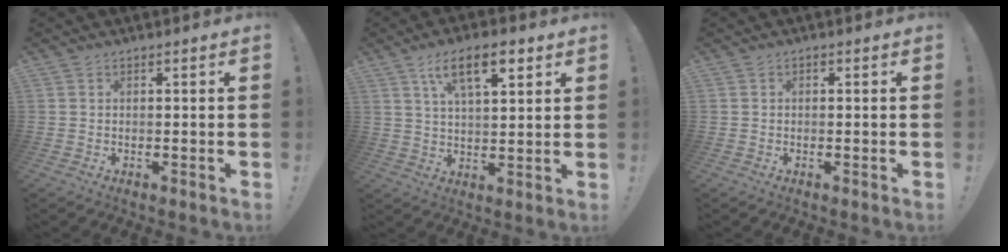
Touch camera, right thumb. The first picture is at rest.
{"total": 11.8, "force": [6.0, 4.5, 9.1], "torque": [-0.143, -0.013, 0.101]}
{"total": 0.5, "force": [-0.3, 0.4, 0.2], "torque": [-0.005, 0.002, -0.005]}